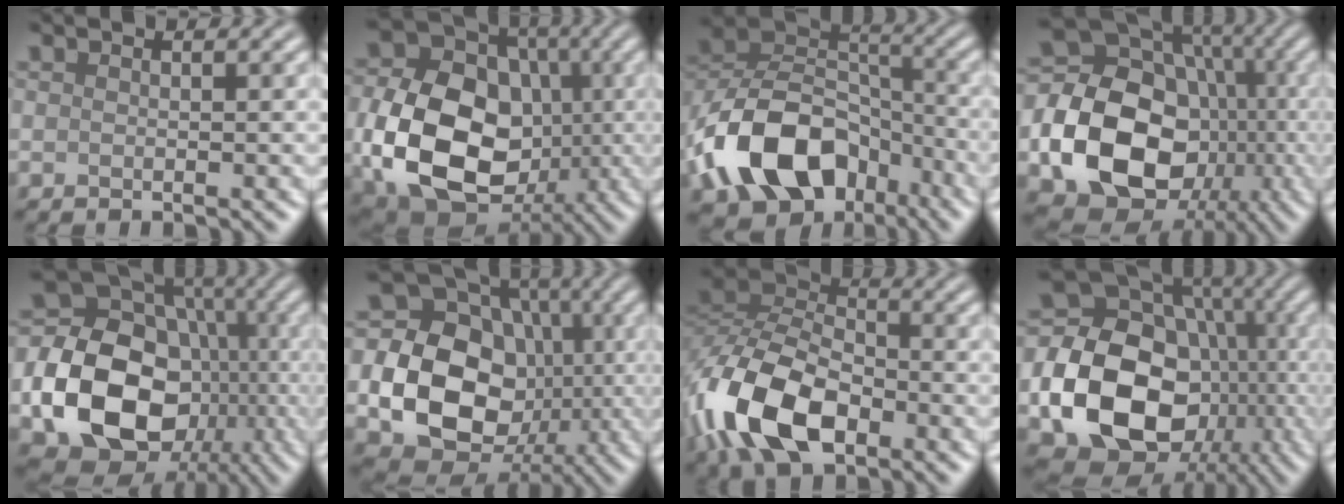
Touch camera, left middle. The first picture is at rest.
{"total": 13.4, "force": [-2.5, 10.1, 8.5], "torque": [-0.172, -0.020, -0.049]}
{"total": 12.9, "force": [-5.8, 8.9, 7.5], "torque": [-0.157, 0.005, -0.113]}
{"total": 18.2, "force": [-3.6, 14.8, 10.0], "torque": [-0.202, -0.033, -0.074]}
{"total": 17.5, "force": [-3.6, 14.1, 9.7], "torque": [-0.194, -0.031, -0.072]}
{"total": 16.8, "force": [-1.7, 14.1, 9.0], "torque": [-0.173, -0.007, -0.040]}
{"total": 10.8, "force": [-4.8, 6.1, 7.6], "torque": [-0.171, 0.002, -0.104]}
{"total": 18.5, "force": [-3.8, 15.0, 10.2], "torque": [-0.192, -0.034, -0.075]}